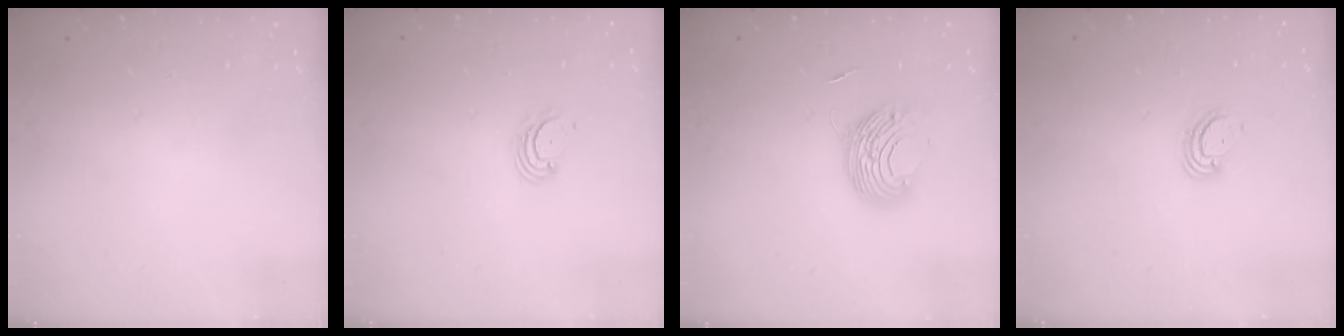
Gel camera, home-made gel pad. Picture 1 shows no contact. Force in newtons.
{"total": 3.8, "press": 3.8, "slide": 0.5}
{"total": 9.4, "press": 9.3, "slide": 1.0}
{"total": 3.2, "press": 3.2, "slide": 0.2}